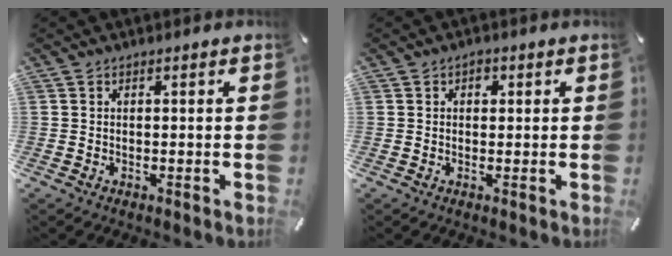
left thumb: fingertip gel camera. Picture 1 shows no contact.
{"total": 1.5, "force": [0.4, 1.3, 0.7], "torque": [0.001, 0.001, 0.002]}